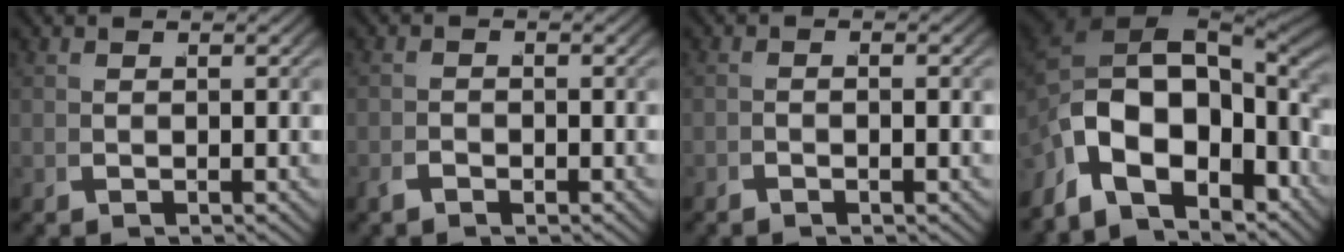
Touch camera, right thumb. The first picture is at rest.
{"total": 0.9, "force": [-0.9, 0.0, -0.1], "torque": [0.012, 0.008, -0.025]}
{"total": 0.9, "force": [-0.6, -0.5, -0.1], "torque": [0.011, 0.008, -0.021]}
{"total": 17.3, "force": [-1.8, 10.9, 13.3], "torque": [-0.250, -0.035, -0.016]}